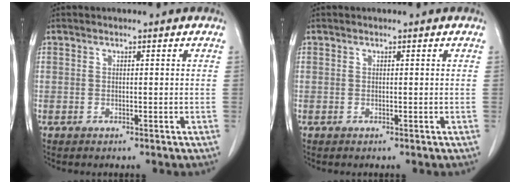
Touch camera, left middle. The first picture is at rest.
{"total": 0.0}